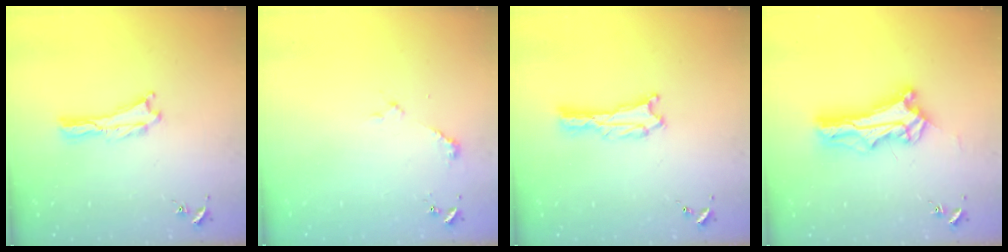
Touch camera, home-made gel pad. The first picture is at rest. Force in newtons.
{"total": 2.3, "press": 2.3, "slide": 0.1}
{"total": 0.9, "press": 0.9, "slide": 0.1}
{"total": 10.8, "press": 10.8, "slide": 0.8}